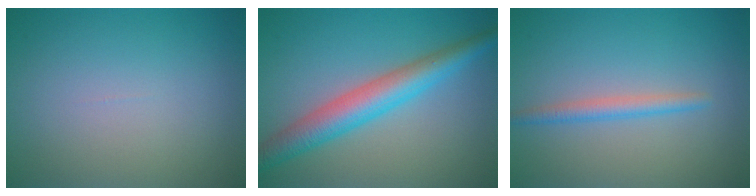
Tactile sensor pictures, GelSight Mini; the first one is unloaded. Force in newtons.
{"total": 5.5, "press": 5.5, "slide": 0.1}
{"total": 1.9, "press": 1.9, "slide": 0.1}